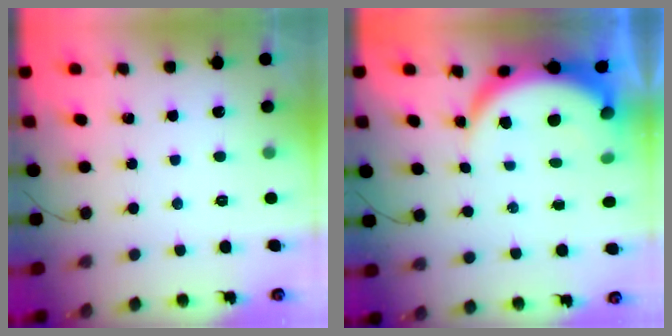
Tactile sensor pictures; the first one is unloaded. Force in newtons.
{"total": 8.4, "press": 8.3, "slide": 1.0}